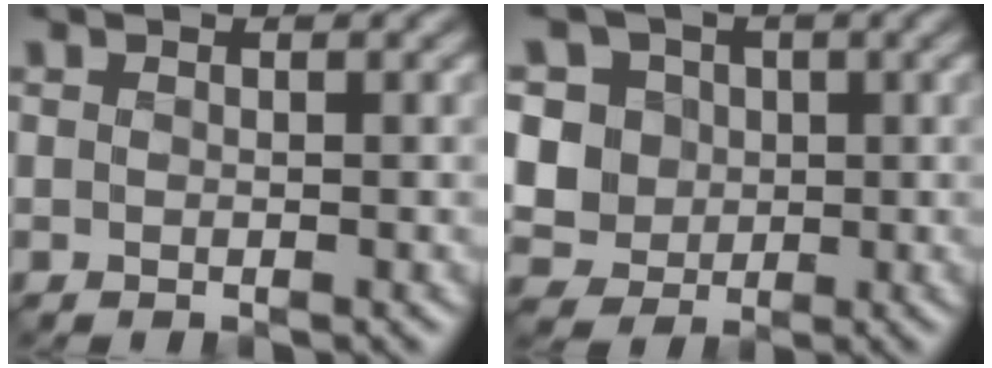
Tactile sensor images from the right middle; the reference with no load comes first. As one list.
[{"total": 7.8, "force": [1.6, 6.9, 3.1], "torque": [-0.058, 0.019, 0.014]}]